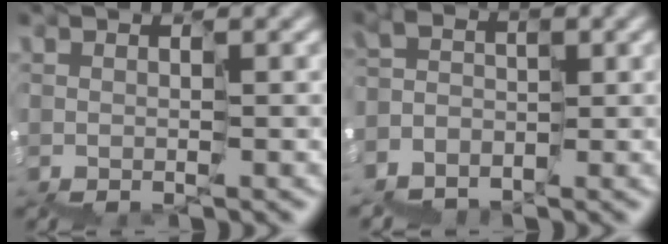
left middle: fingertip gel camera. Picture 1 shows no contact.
{"total": 3.5, "force": [-3.0, 1.3, -1.3], "torque": [0.024, -0.004, -0.052]}